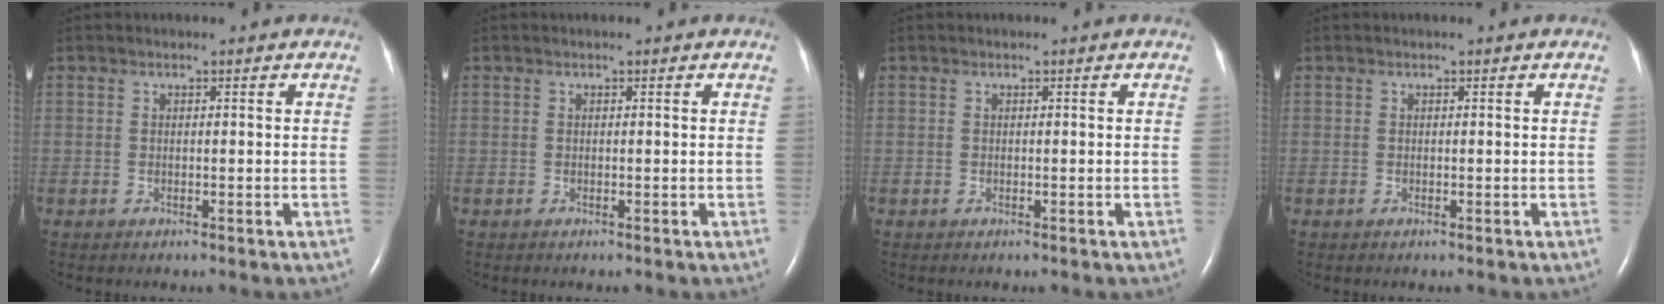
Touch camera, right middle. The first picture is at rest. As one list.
[{"total": 0.0}, {"total": 0.0}, {"total": 0.0}]